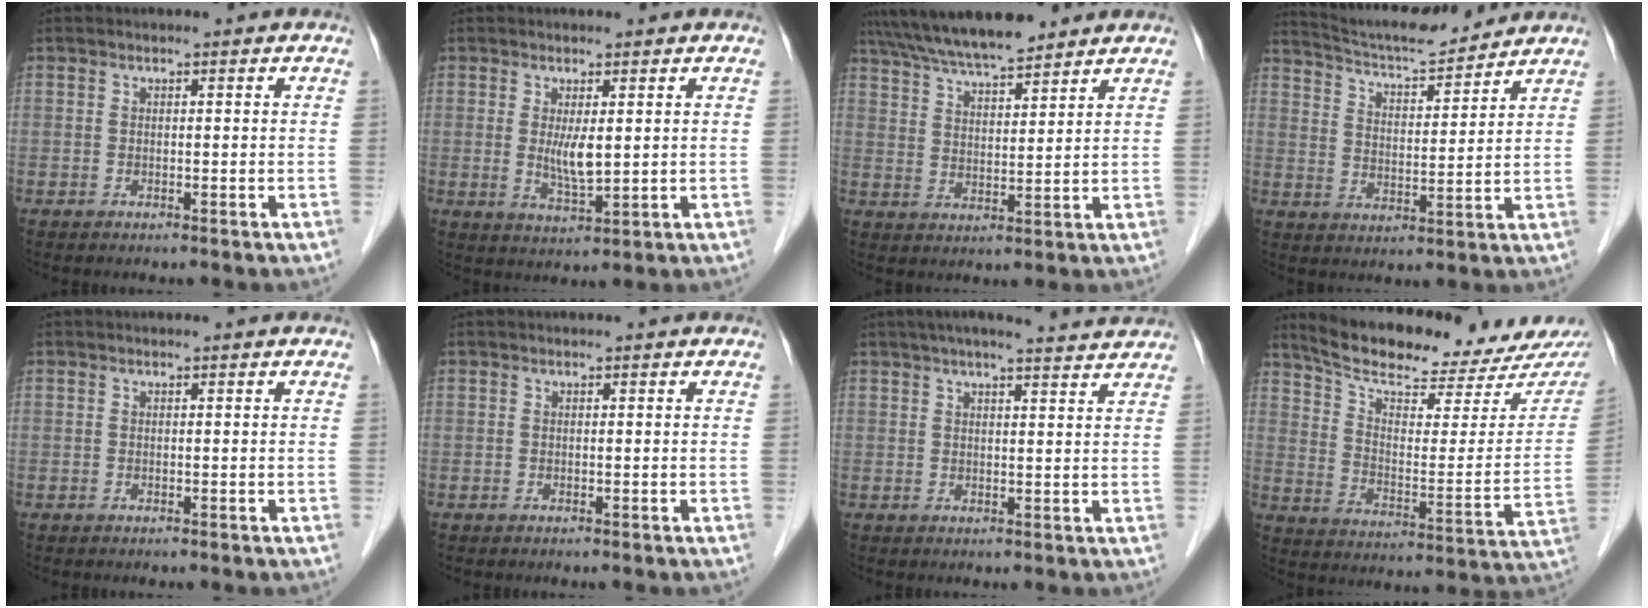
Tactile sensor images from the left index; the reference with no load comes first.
{"total": 4.0, "force": [0.7, 0.8, 3.8], "torque": [-0.075, -0.013, 0.018]}
{"total": 11.1, "force": [9.8, 1.5, 5.0], "torque": [-0.087, 0.025, 0.168]}
{"total": 12.4, "force": [11.8, 1.2, 3.5], "torque": [-0.068, 0.011, 0.192]}
{"total": 0.0}
{"total": 0.0}
{"total": 10.7, "force": [9.6, 0.0, 4.6], "torque": [-0.067, 0.020, 0.113]}
{"total": 21.3, "force": [18.9, 3.7, 9.0], "torque": [-0.137, -0.035, 0.264]}